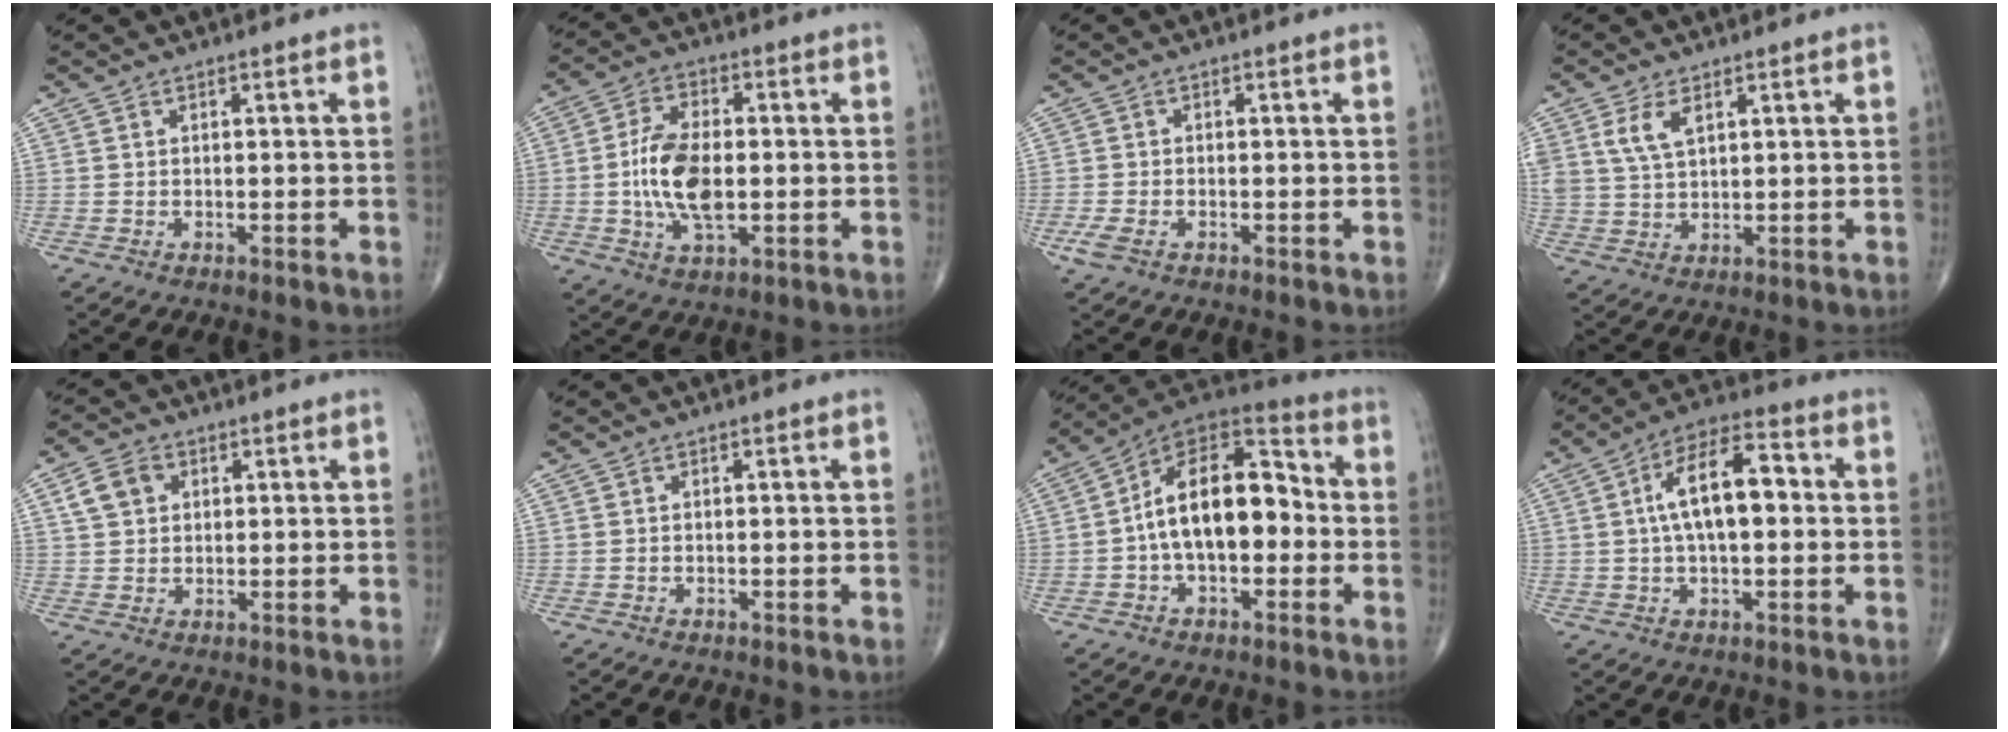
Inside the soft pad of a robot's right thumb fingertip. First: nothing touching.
{"total": 11.6, "force": [-0.9, 5.9, 9.9], "torque": [-0.187, 0.004, -0.017]}
{"total": 2.6, "force": [-1.2, 1.4, 1.8], "torque": [-0.048, -0.001, -0.025]}
{"total": 5.7, "force": [2.7, 2.9, 4.1], "torque": [-0.079, -0.008, 0.061]}
{"total": 5.5, "force": [1.9, 4.2, 2.9], "torque": [-0.041, 0.003, 0.033]}
{"total": 0.0}
{"total": 17.0, "force": [-1.1, 9.6, 14.1], "torque": [-0.207, 0.049, -0.032]}
{"total": 12.5, "force": [1.3, 5.8, 11.1], "torque": [-0.184, 0.026, 0.013]}